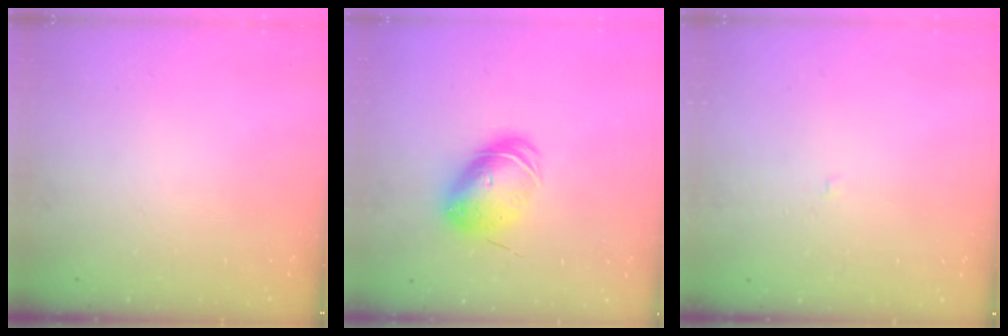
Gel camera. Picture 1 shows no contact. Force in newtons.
{"total": 8.3, "press": 8.2, "slide": 1.3}
{"total": 1.9, "press": 1.9, "slide": 0.3}